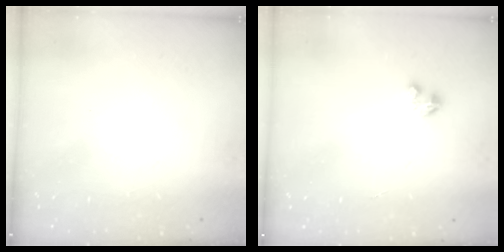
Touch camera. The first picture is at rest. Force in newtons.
{"total": 1.2, "press": 1.2, "slide": 0.2}